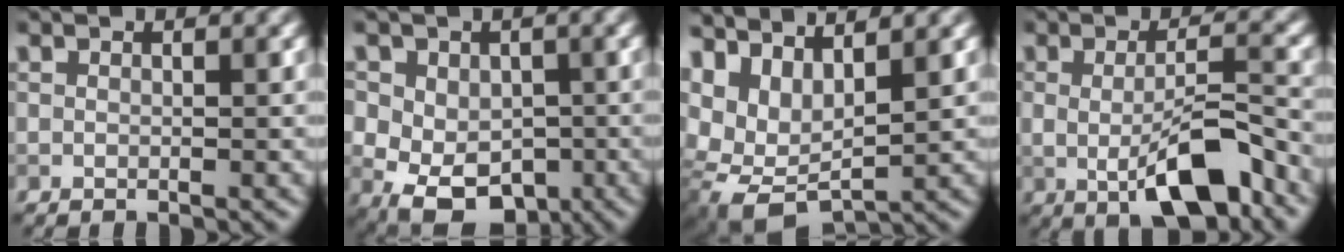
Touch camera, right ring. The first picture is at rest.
{"total": 8.7, "force": [-1.3, 6.9, 5.1], "torque": [-0.065, -0.005, -0.035]}
{"total": 7.8, "force": [2.2, 4.8, 5.7], "torque": [-0.133, -0.010, 0.053]}
{"total": 6.5, "force": [-1.7, 2.1, 5.9], "torque": [-0.102, -0.003, -0.027]}